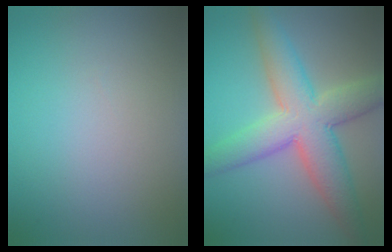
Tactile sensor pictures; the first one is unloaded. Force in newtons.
{"total": 8.3, "press": 8.3, "slide": 0.4}